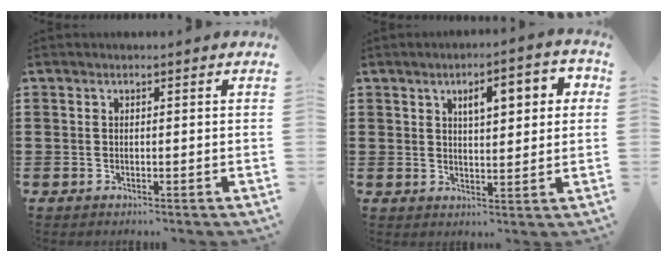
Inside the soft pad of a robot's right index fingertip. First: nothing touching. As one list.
[{"total": 5.6, "force": [2.1, 2.1, 4.7], "torque": [-0.073, 0.000, 0.027]}]